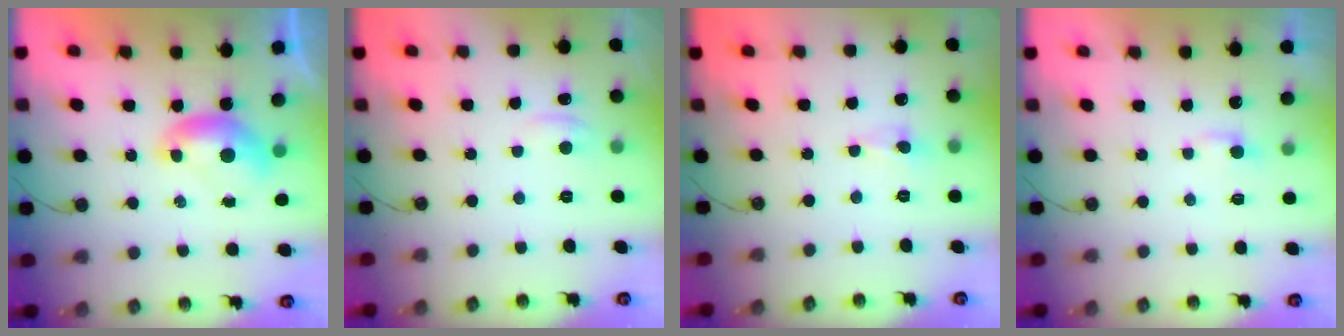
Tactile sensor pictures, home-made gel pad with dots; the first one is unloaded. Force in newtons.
{"total": 1.9, "press": 1.8, "slide": 0.6}
{"total": 0.6, "press": 0.5, "slide": 0.3}
{"total": 2.3, "press": 2.3, "slide": 0.3}